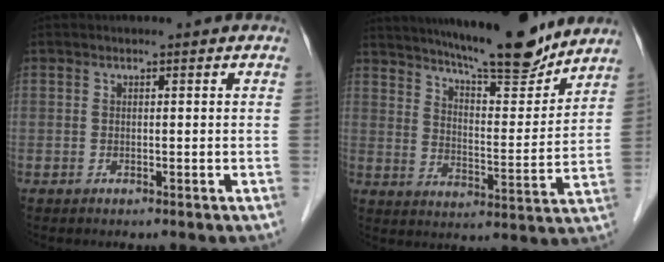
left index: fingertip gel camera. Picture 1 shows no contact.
{"total": 16.4, "force": [14.4, 1.5, 7.8], "torque": [-0.119, -0.012, 0.215]}